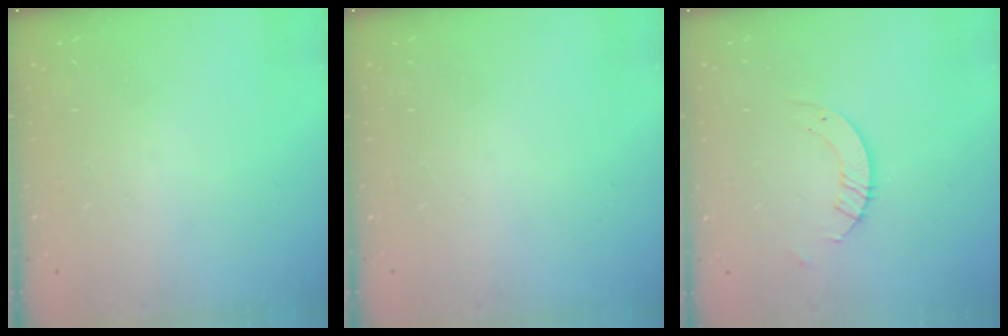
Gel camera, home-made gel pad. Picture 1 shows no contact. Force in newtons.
{"total": 0.0}
{"total": 3.7, "press": 3.7, "slide": 0.2}